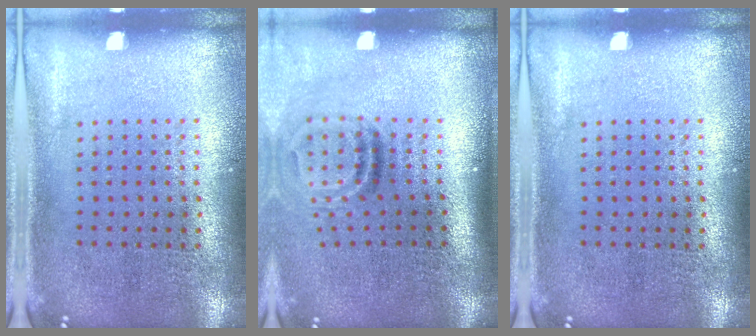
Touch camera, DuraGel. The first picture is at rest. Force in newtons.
{"total": 1.9, "press": 1.1, "slide": 1.5}
{"total": 0.0}